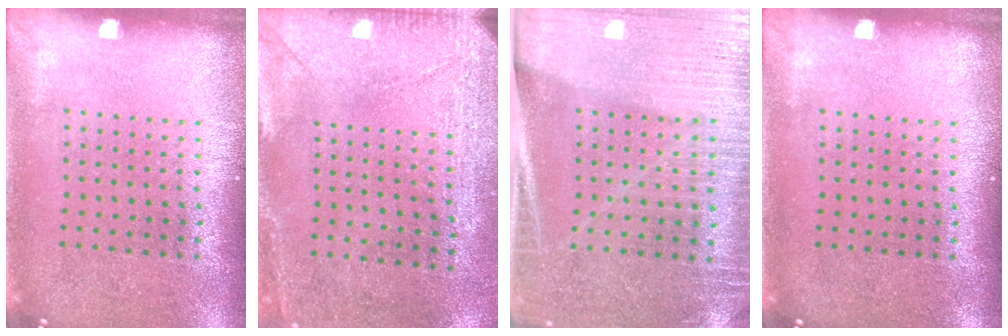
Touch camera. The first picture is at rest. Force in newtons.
{"total": 2.9, "press": 2.3, "slide": 1.8}
{"total": 3.1, "press": 2.9, "slide": 1.1}
{"total": 0.0}